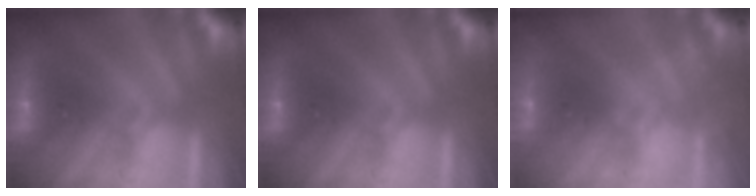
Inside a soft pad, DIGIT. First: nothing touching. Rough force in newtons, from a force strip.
{"total": 0.0}
{"total": 2.3}